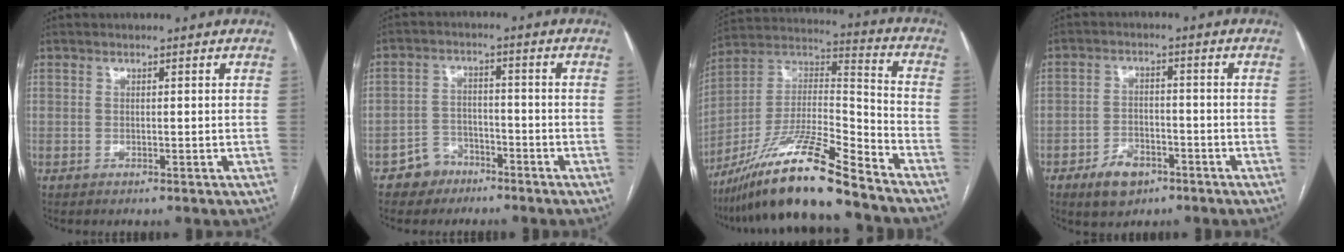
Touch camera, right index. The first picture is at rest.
{"total": 4.8, "force": [-3.3, 3.5, 0.3], "torque": [0.004, 0.013, -0.056]}
{"total": 19.4, "force": [-15.0, 1.0, 12.3], "torque": [-0.248, -0.008, -0.273]}
{"total": 5.7, "force": [-3.5, 3.3, 3.1], "torque": [-0.056, 0.004, -0.053]}